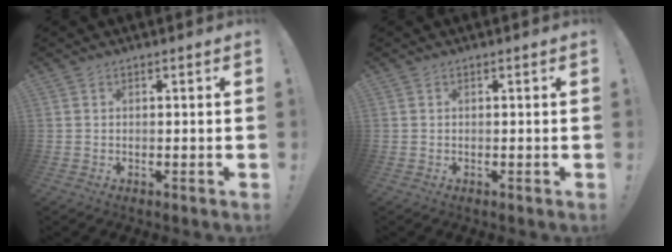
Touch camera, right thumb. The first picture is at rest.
{"total": 0.0}